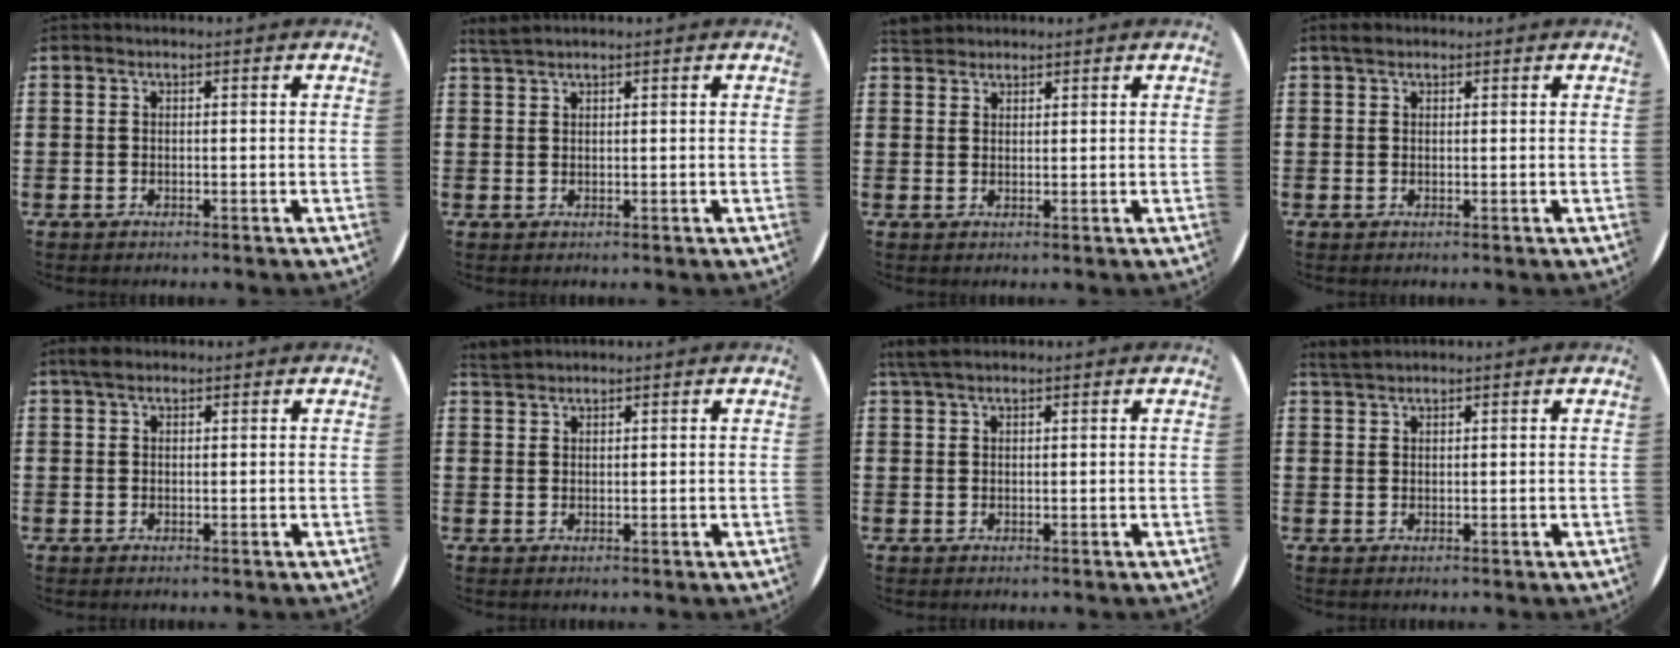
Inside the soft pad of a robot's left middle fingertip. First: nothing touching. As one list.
[{"total": 1.3, "force": [1.2, -0.2, 0.3], "torque": [-0.007, 0.001, 0.023]}, {"total": 2.1, "force": [2.0, 0.6, 0.2], "torque": [0.000, 0.003, 0.038]}, {"total": 1.1, "force": [0.9, 0.6, 0.3], "torque": [0.001, 0.003, 0.015]}, {"total": 1.6, "force": [1.2, 0.7, 0.7], "torque": [-0.008, 0.003, 0.020]}, {"total": 1.6, "force": [1.6, 0.2, 0.1], "torque": [-0.005, 0.003, 0.032]}, {"total": 2.2, "force": [1.7, 0.6, 1.2], "torque": [-0.028, 0.005, 0.031]}, {"total": 1.6, "force": [1.5, 0.2, 0.4], "torque": [-0.011, 0.003, 0.030]}]